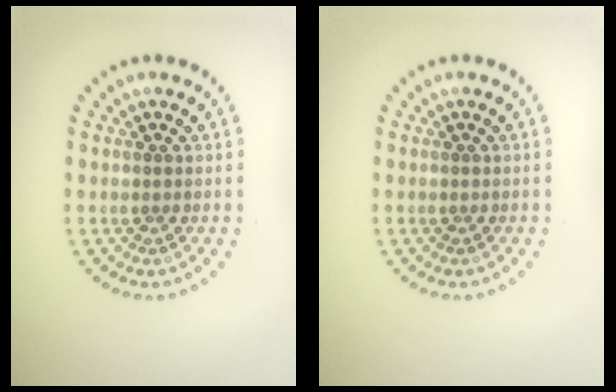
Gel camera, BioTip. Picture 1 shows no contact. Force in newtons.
{"total": 0.0}